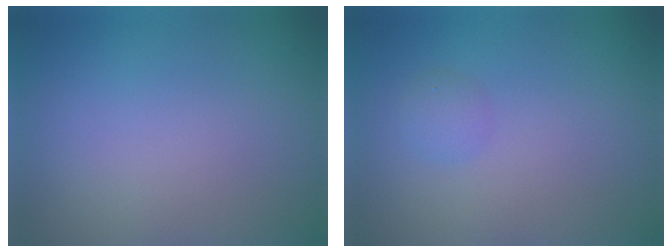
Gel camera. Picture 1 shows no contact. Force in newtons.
{"total": 1.2, "press": 1.2, "slide": 0.0}